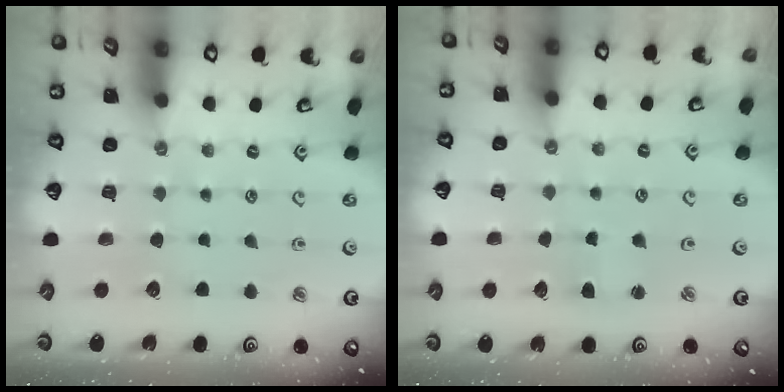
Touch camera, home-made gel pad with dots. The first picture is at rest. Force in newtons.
{"total": 2.2, "press": 2.2, "slide": 0.2}